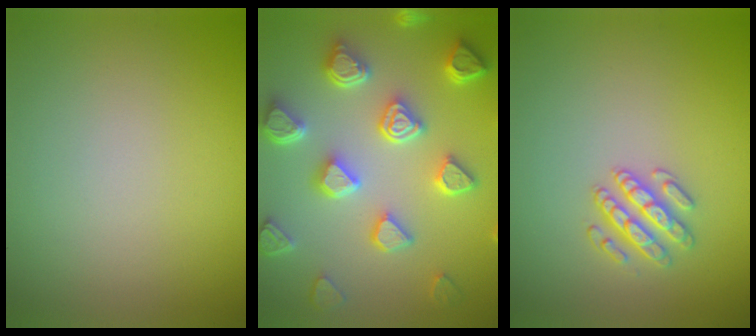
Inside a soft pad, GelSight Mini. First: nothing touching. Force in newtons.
{"total": 7.4, "press": 5.9, "slide": 4.5}
{"total": 2.5, "press": 2.4, "slide": 0.5}